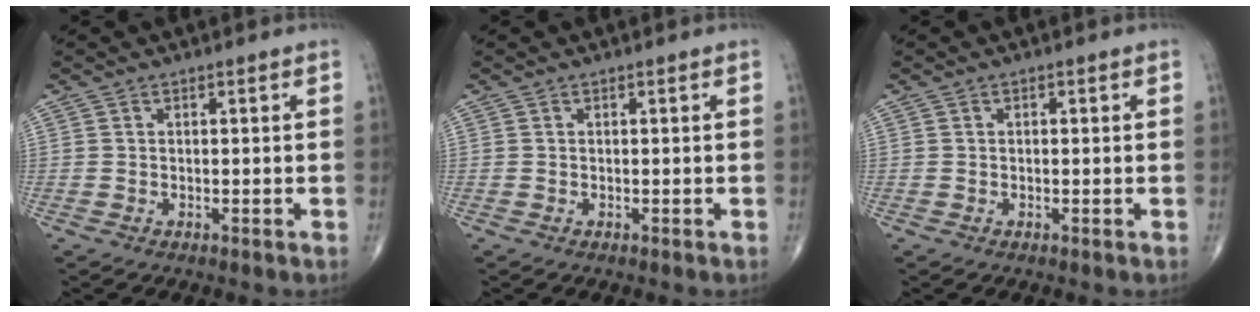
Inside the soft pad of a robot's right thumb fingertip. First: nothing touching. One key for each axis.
{"total": 0.0}
{"total": 0.5, "fx": 0.2, "fy": 0.3, "fz": 0.4, "tx": -0.003, "ty": 0.001, "tz": 0.002}